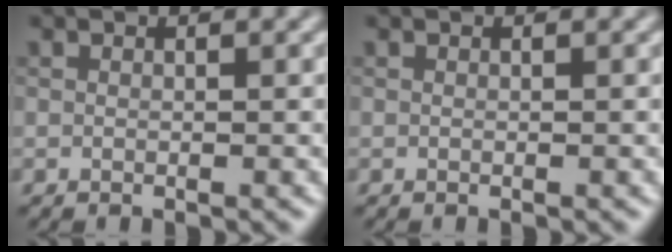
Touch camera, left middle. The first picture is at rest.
{"total": 0.0}